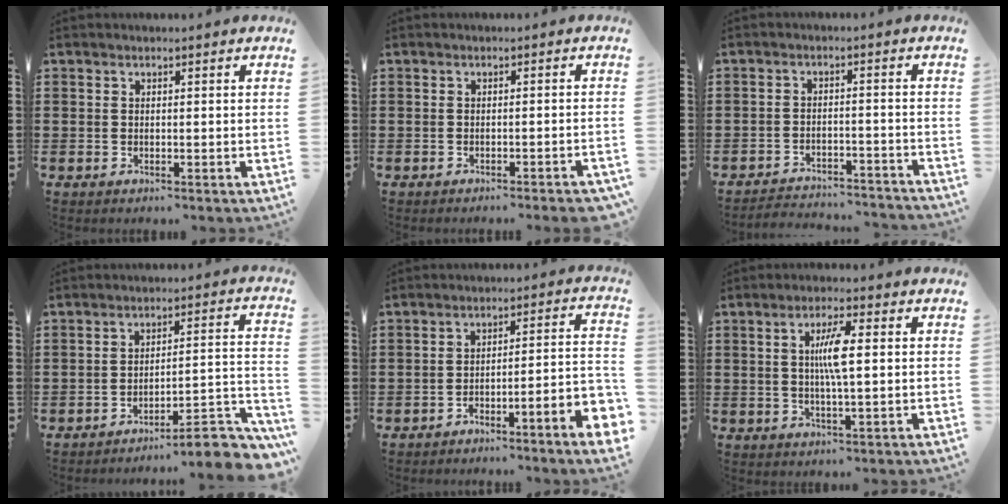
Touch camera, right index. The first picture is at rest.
{"total": 1.7, "force": [-1.4, -0.2, 1.0], "torque": [-0.016, 0.001, -0.027]}
{"total": 3.2, "force": [-3.2, 0.1, 0.2], "torque": [-0.011, 0.000, -0.069]}
{"total": 7.8, "force": [-6.2, 1.0, 4.5], "torque": [-0.064, -0.001, -0.115]}
{"total": 5.2, "force": [-4.3, -0.4, 2.8], "torque": [-0.044, -0.010, -0.087]}
{"total": 5.4, "force": [0.7, 0.8, 5.3], "torque": [-0.099, 0.002, 0.008]}